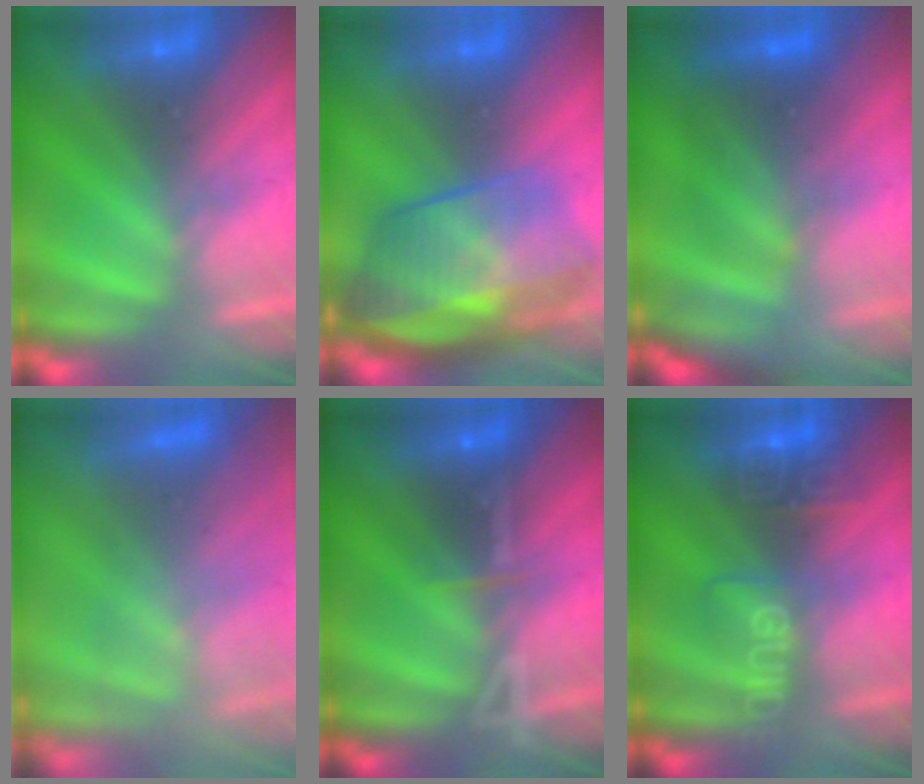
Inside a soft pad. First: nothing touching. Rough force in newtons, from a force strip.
{"total": 7.7}
{"total": 2.3}
{"total": 3.6}
{"total": 3.4}
{"total": 2.7}